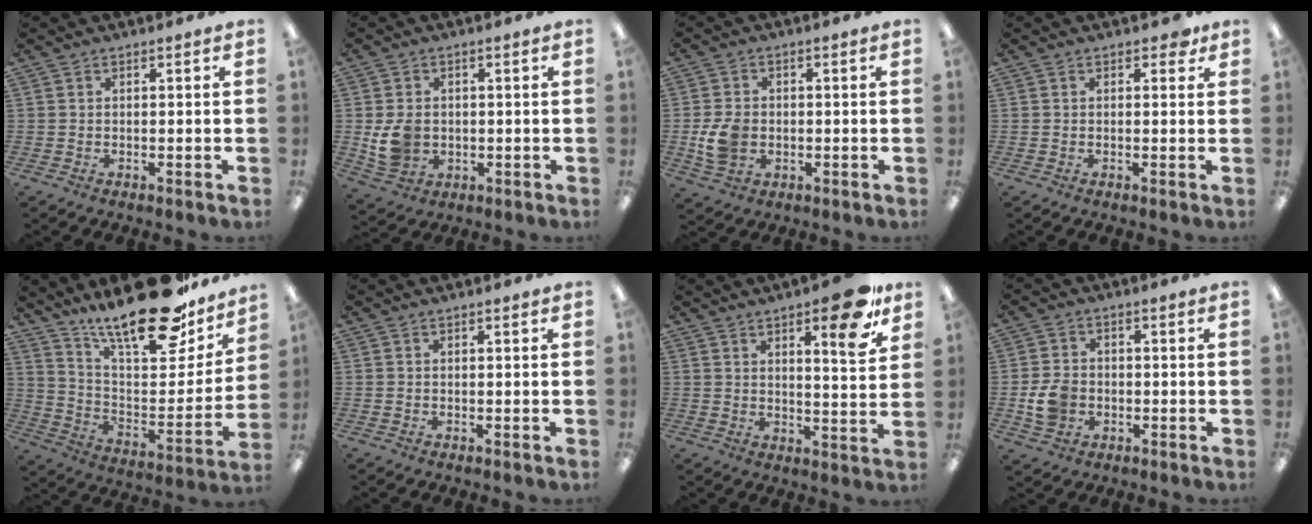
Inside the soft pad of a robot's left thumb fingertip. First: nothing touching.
{"total": 6.7, "force": [-0.1, 5.7, 3.7], "torque": [-0.072, 0.004, -0.002]}
{"total": 7.1, "force": [-1.1, 5.5, 4.2], "torque": [-0.076, 0.002, -0.019]}
{"total": 2.2, "force": [1.1, 1.4, 1.3], "torque": [-0.012, -0.001, 0.015]}
{"total": 24.5, "force": [18.3, 8.1, 14.0], "torque": [-0.210, -0.122, 0.310]}
{"total": 0.0}
{"total": 12.0, "force": [7.7, 3.2, 8.7], "torque": [-0.104, -0.045, 0.119]}
{"total": 6.7, "force": [-1.5, 5.4, 3.6], "torque": [-0.057, 0.006, -0.027]}